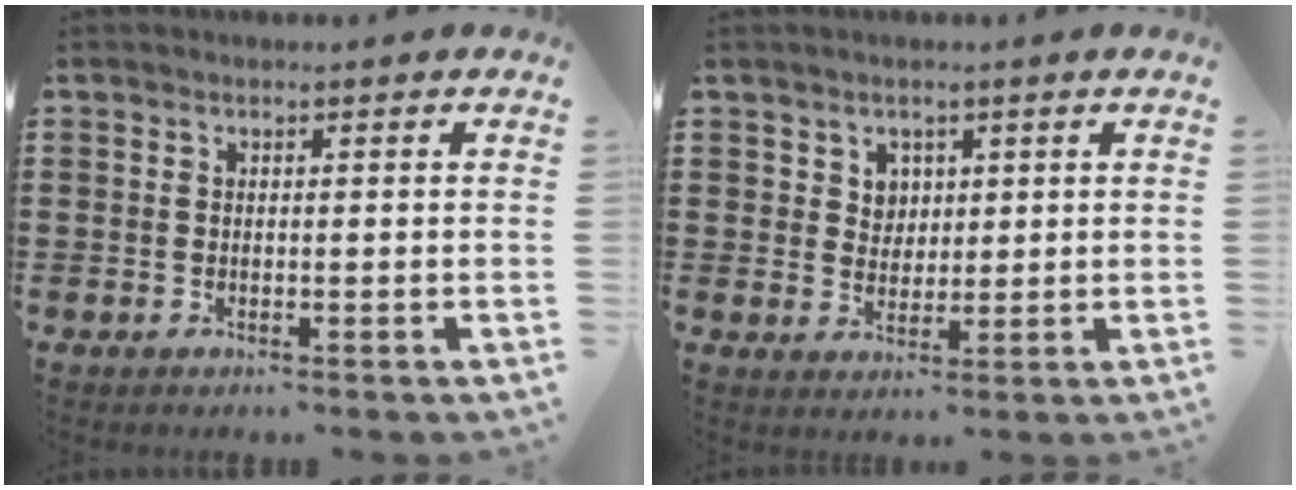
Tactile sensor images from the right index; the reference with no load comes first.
{"total": 3.0, "force": [1.6, 2.5, 0.5], "torque": [-0.013, 0.008, 0.027]}